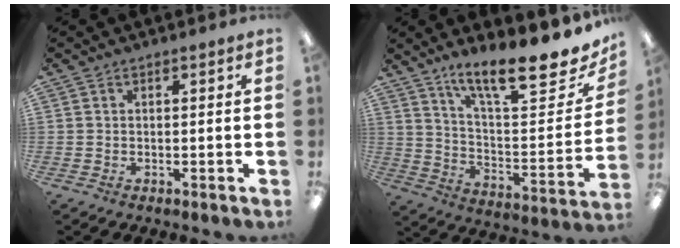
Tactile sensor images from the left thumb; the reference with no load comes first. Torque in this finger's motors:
{"motor_torque": [0.29, 0.16, 1.41, -1.36, 0.12]}